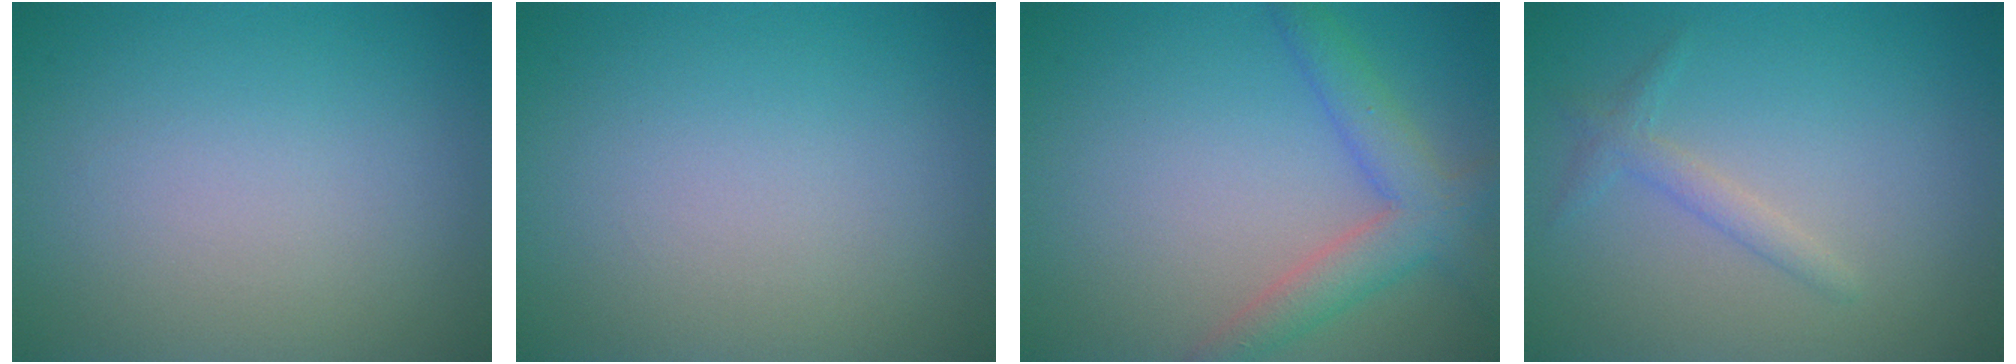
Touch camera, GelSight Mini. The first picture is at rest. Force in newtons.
{"total": 0.0}
{"total": 4.1, "press": 4.1, "slide": 0.3}
{"total": 1.4, "press": 1.4, "slide": 0.1}